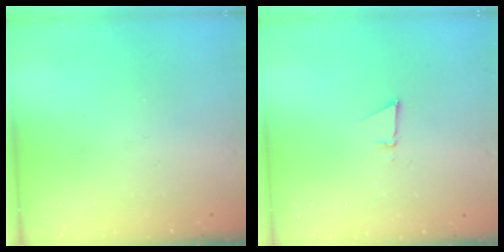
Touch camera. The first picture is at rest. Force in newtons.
{"total": 3.0, "press": 2.9, "slide": 0.8}